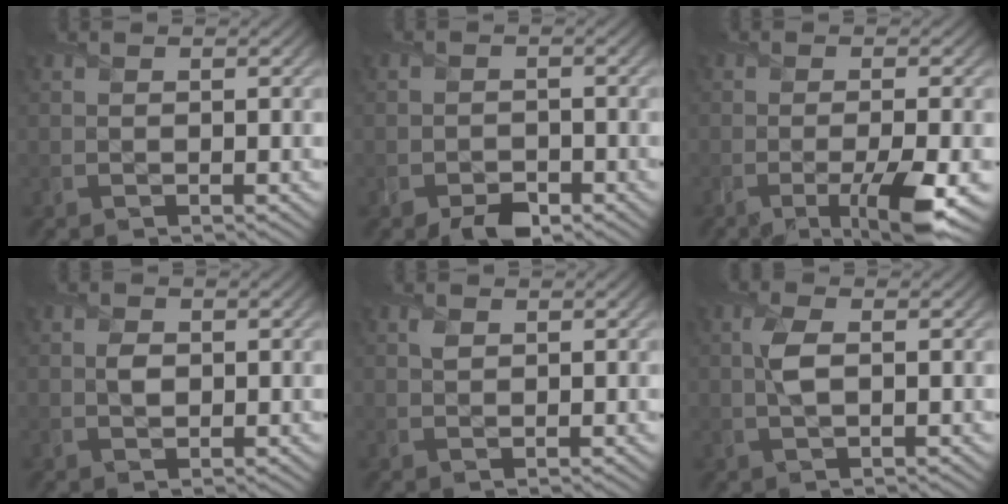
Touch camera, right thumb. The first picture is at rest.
{"total": 2.7, "force": [-1.9, 1.7, 0.9], "torque": [-0.012, -0.005, -0.038]}
{"total": 6.5, "force": [-2.8, 1.2, 5.7], "torque": [-0.091, -0.010, -0.044]}
{"total": 1.5, "force": [0.1, 1.2, 0.9], "torque": [-0.019, -0.003, 0.000]}
{"total": 0.8, "force": [0.5, 0.5, 0.4], "torque": [-0.011, -0.002, 0.010]}
{"total": 2.7, "force": [0.2, 1.1, 2.4], "torque": [-0.060, 0.003, 0.003]}